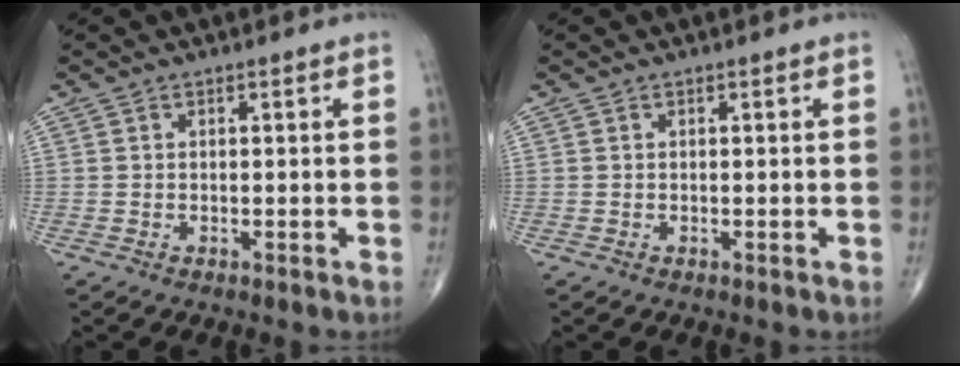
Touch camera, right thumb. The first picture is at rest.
{"total": 0.0}